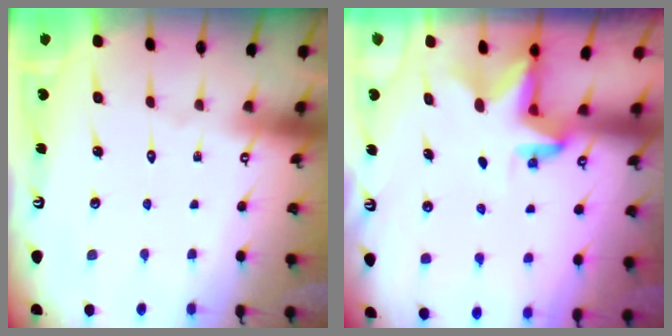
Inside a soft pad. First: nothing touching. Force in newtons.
{"total": 2.9, "press": 2.9, "slide": 0.1}